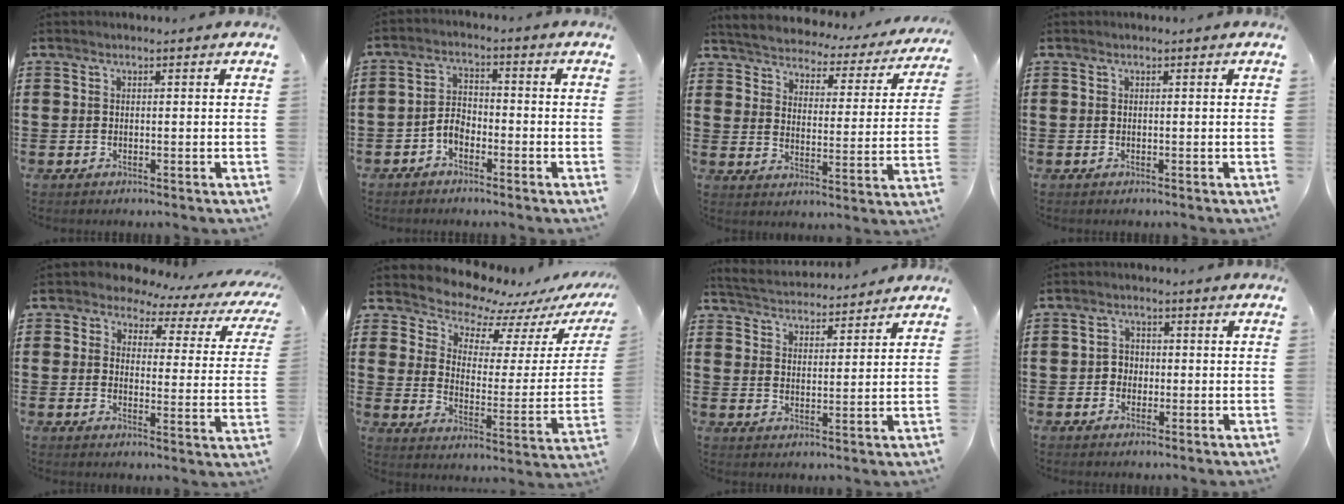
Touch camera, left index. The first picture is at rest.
{"total": 3.3, "force": [-2.2, 1.7, 1.7], "torque": [-0.050, 0.003, -0.049]}
{"total": 3.3, "force": [3.3, 0.0, 0.0], "torque": [-0.025, -0.034, 0.050]}
{"total": 0.0}
{"total": 3.6, "force": [2.7, 1.8, 1.6], "torque": [-0.050, -0.009, 0.040]}
{"total": 6.5, "force": [6.2, 1.8, 0.3], "torque": [-0.042, -0.058, 0.105]}
{"total": 3.8, "force": [3.8, 0.2, 0.1], "torque": [-0.020, -0.020, 0.066]}
{"total": 2.1, "force": [-0.6, 1.9, 0.7], "torque": [-0.021, 0.007, -0.016]}